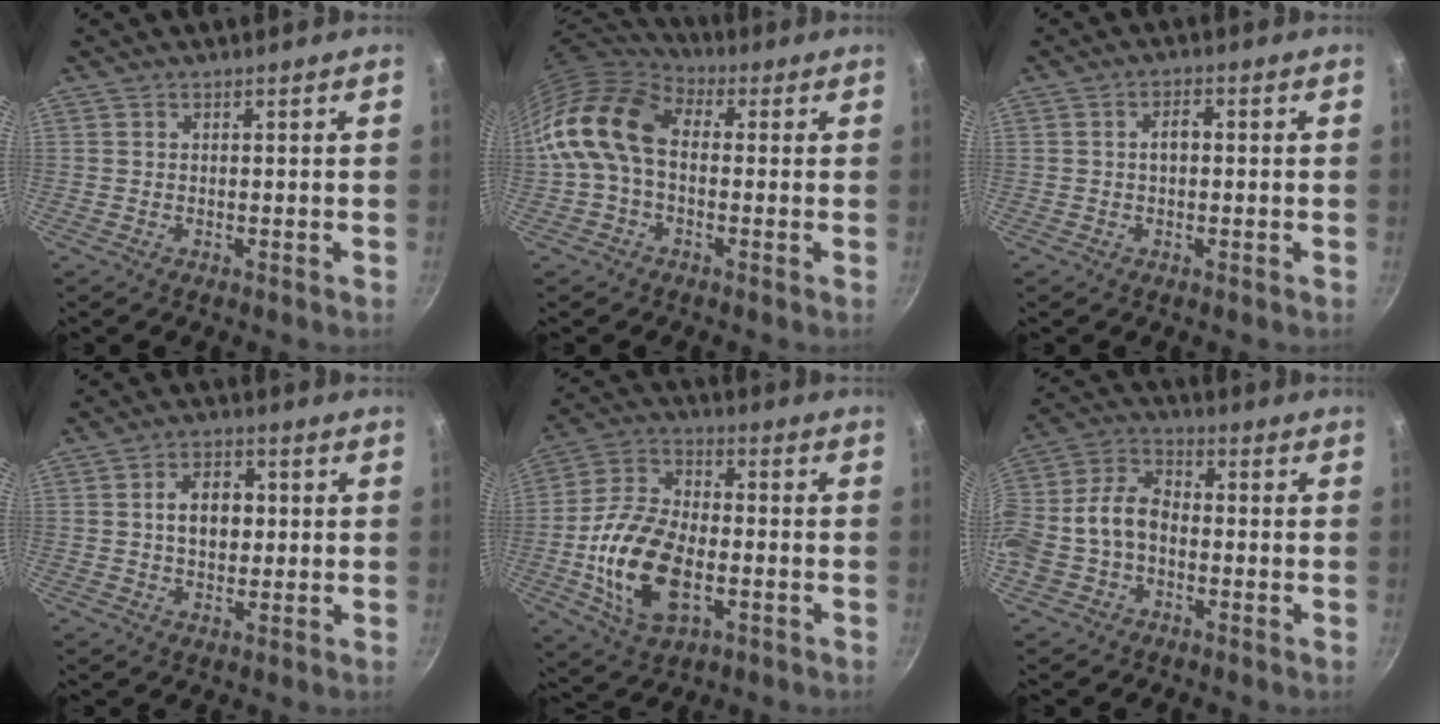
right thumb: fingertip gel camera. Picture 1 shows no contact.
{"total": 14.7, "force": [0.0, 10.0, 10.7], "torque": [-0.194, 0.033, -0.020]}
{"total": 2.6, "force": [-0.1, 1.5, 2.1], "torque": [-0.028, 0.011, -0.003]}
{"total": 7.3, "force": [0.7, 5.1, 5.2], "torque": [-0.058, 0.011, 0.007]}
{"total": 18.0, "force": [-4.1, 10.4, 14.1], "torque": [-0.260, 0.024, -0.078]}
{"total": 13.5, "force": [-2.6, 9.6, 9.2], "torque": [-0.167, 0.050, -0.060]}